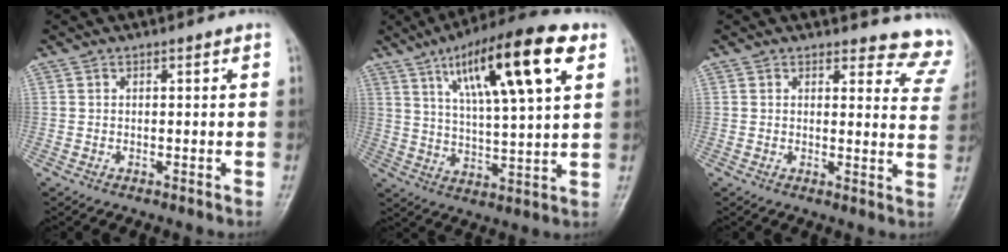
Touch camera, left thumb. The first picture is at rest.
{"total": 19.2, "force": [8.6, 4.7, 16.6], "torque": [-0.255, -0.014, 0.141]}
{"total": 10.1, "force": [9.7, 2.9, 0.0], "torque": [0.055, -0.086, 0.068]}